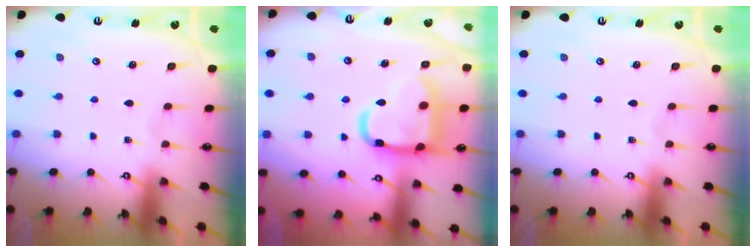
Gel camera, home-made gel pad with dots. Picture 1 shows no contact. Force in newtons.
{"total": 17.4, "press": 17.3, "slide": 1.5}
{"total": 0.0}